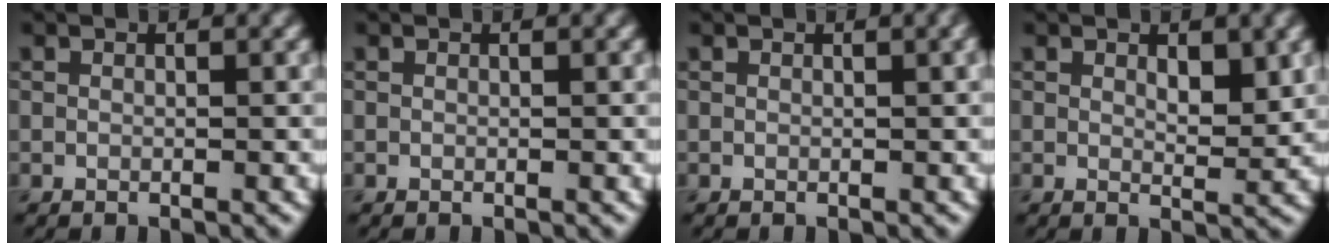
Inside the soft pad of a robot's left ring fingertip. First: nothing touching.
{"total": 0.0}
{"total": 1.4, "force": [0.6, 0.4, 1.2], "torque": [-0.010, 0.008, 0.006]}
{"total": 2.2, "force": [1.0, 0.9, 1.8], "torque": [-0.024, -0.006, 0.019]}